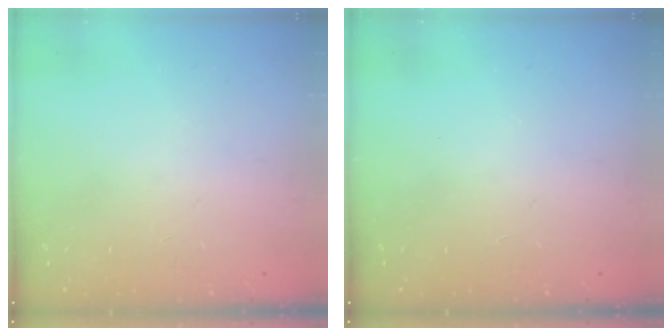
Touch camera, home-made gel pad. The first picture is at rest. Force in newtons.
{"total": 0.0}